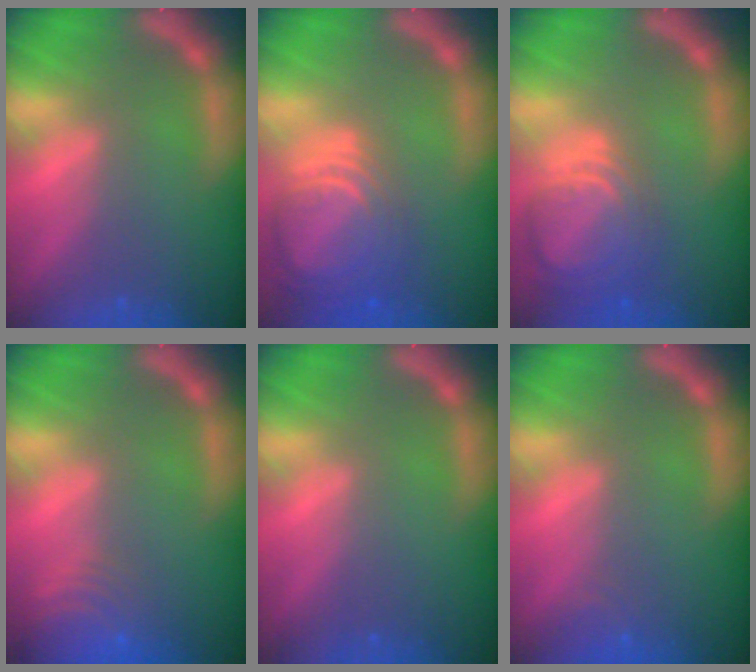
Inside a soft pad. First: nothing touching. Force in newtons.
{"total": 9.0}
{"total": 7.0}
{"total": 7.0}
{"total": 0.0}
{"total": 1.4}